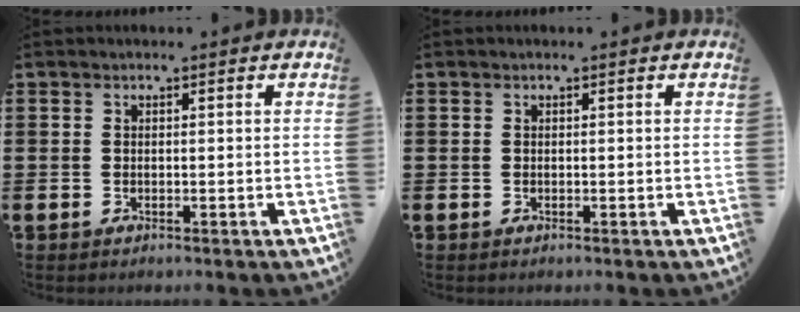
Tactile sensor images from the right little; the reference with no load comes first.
{"total": 0.0}